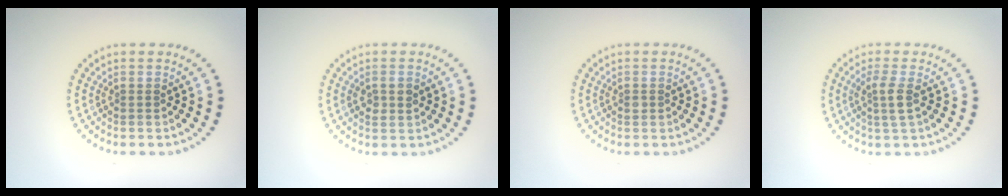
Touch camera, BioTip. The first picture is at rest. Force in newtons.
{"total": 1.5, "press": 1.5, "slide": 0.1}
{"total": 0.6, "press": 0.6, "slide": 0.1}
{"total": 2.0, "press": 1.7, "slide": 1.0}